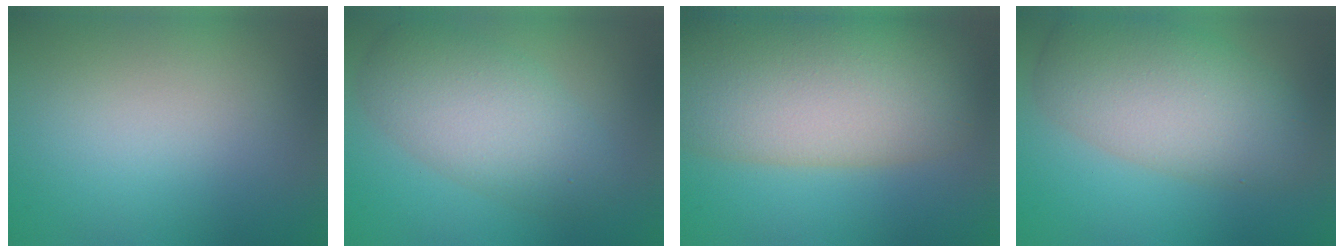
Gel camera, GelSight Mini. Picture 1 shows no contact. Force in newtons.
{"total": 6.3, "press": 6.3, "slide": 0.1}
{"total": 12.4, "press": 12.4, "slide": 0.6}
{"total": 7.6, "press": 7.6, "slide": 0.1}